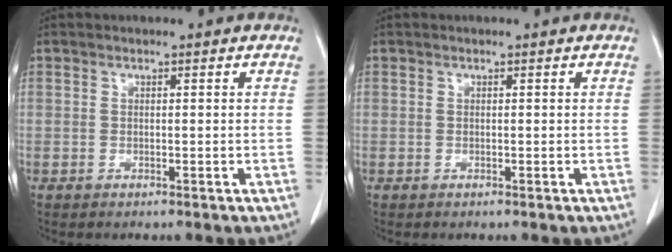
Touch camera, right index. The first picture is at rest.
{"total": 0.0}